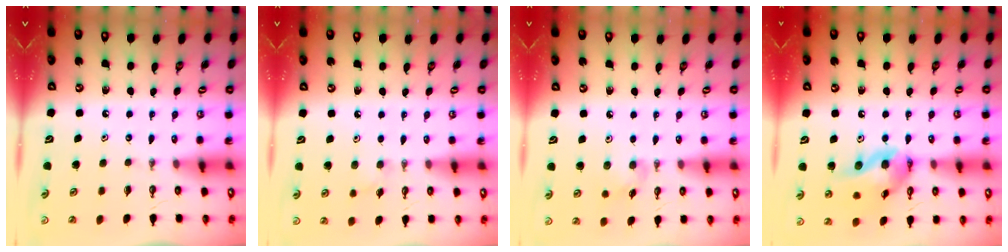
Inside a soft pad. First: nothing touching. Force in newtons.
{"total": 5.4, "press": 4.8, "slide": 2.4}
{"total": 5.3, "press": 5.3, "slide": 0.6}
{"total": 14.9, "press": 14.7, "slide": 2.5}